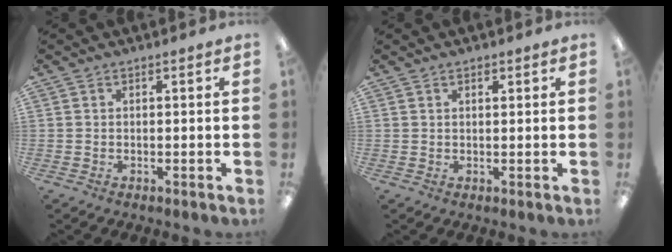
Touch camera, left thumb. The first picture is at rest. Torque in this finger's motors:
{"motor_torque": [0.06, -0.10, -0.24, 0.09, -0.08]}